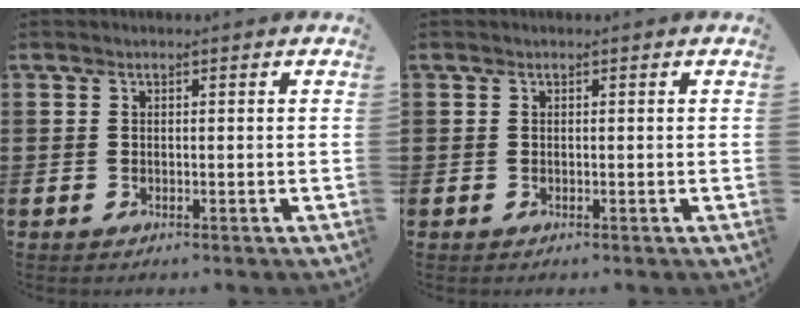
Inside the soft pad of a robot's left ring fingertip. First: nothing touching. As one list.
[{"total": 0.0}]